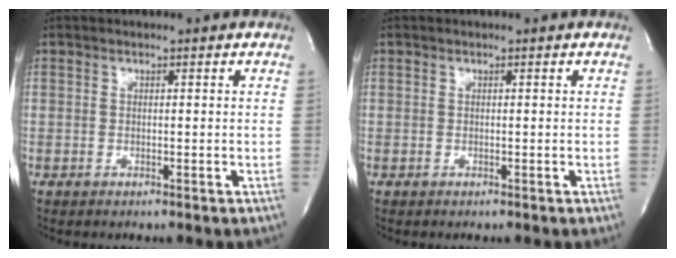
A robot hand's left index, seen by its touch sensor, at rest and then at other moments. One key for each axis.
{"total": 0.0}